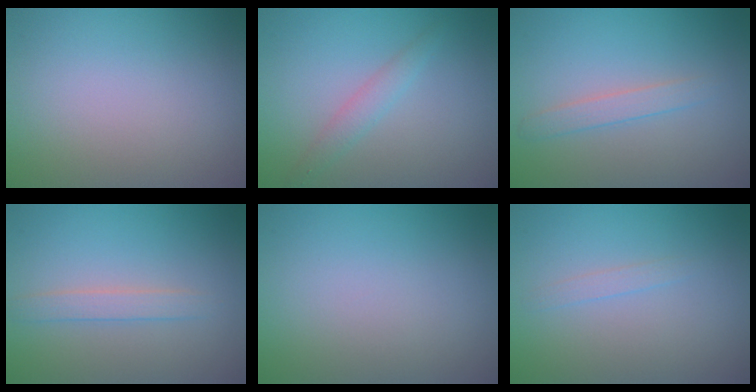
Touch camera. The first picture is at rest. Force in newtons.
{"total": 1.6, "press": 1.6, "slide": 0.1}
{"total": 1.6, "press": 1.6, "slide": 0.1}
{"total": 1.6, "press": 1.6, "slide": 0.0}
{"total": 0.0}
{"total": 0.8, "press": 0.8, "slide": 0.1}